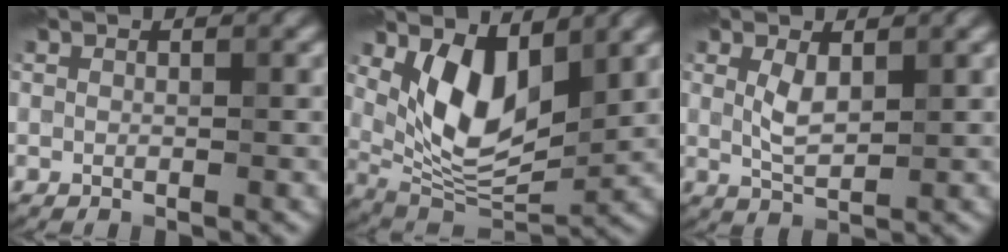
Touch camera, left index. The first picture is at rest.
{"total": 7.8, "force": [2.7, 4.0, 6.2], "torque": [-0.120, -0.020, 0.051]}
{"total": 2.4, "force": [1.0, 0.9, 2.0], "torque": [-0.046, 0.000, 0.022]}